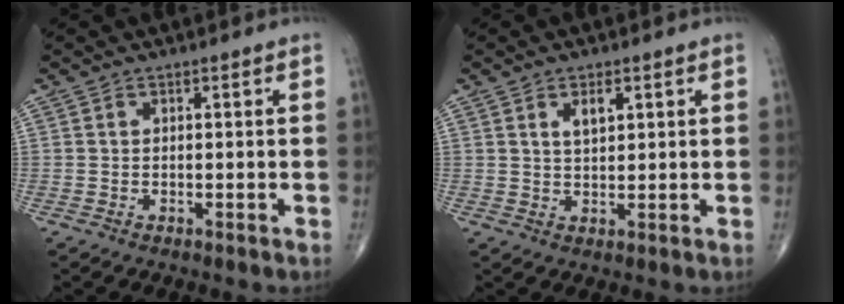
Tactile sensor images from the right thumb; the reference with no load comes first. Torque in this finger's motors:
{"motor_torque": [-0.23, -0.23, 0.12, 0.12, 0.06]}